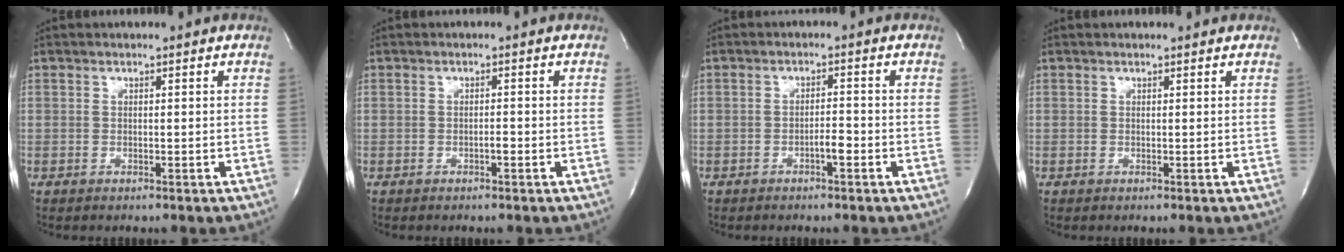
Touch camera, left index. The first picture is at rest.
{"total": 1.0, "force": [-0.9, 0.0, 0.6], "torque": [-0.009, -0.003, -0.015]}
{"total": 2.3, "force": [-1.6, 0.3, 1.6], "torque": [-0.025, -0.003, -0.028]}
{"total": 0.6, "force": [0.5, 0.0, 0.1], "torque": [-0.008, 0.001, 0.005]}